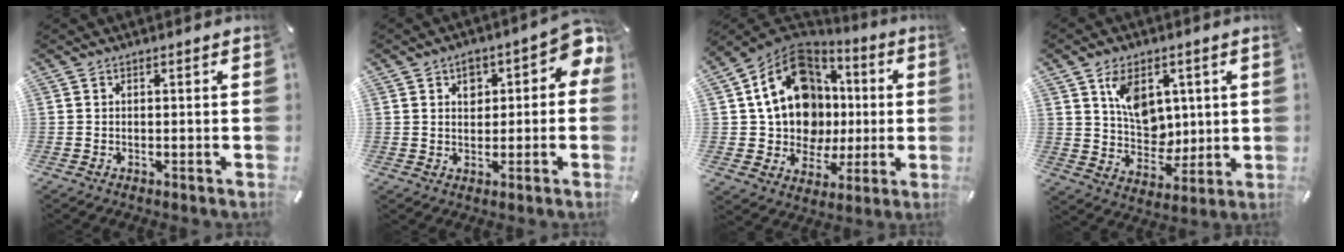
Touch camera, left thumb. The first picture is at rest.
{"total": 7.7, "force": [2.6, 5.5, 4.7], "torque": [-0.051, -0.012, 0.041]}
{"total": 18.9, "force": [3.2, 15.3, 10.6], "torque": [-0.192, -0.024, 0.061]}
{"total": 10.6, "force": [4.1, 8.4, 5.0], "torque": [-0.066, -0.012, 0.076]}